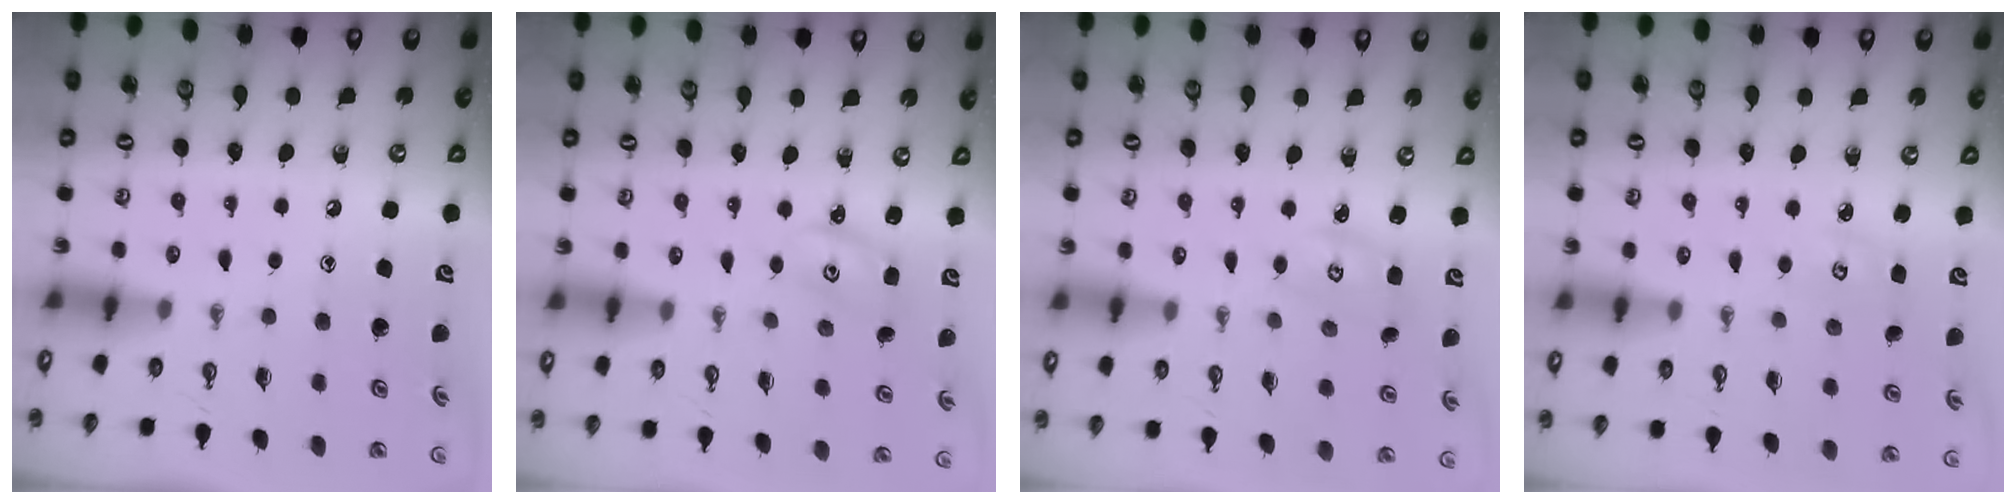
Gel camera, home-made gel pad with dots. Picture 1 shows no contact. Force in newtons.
{"total": 2.2, "press": 2.2, "slide": 0.2}
{"total": 2.7, "press": 2.7, "slide": 0.1}
{"total": 3.1, "press": 3.1, "slide": 0.4}